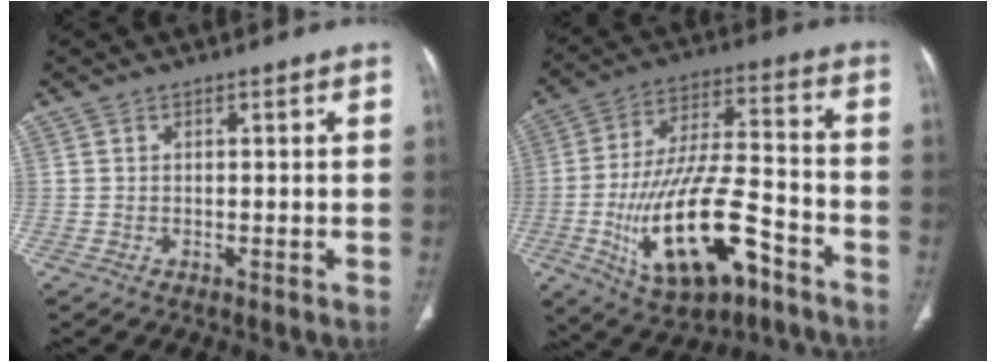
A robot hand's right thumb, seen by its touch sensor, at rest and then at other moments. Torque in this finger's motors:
{"motor_torque": [0.70, 0.82, 2.00, -0.77, 0.24]}